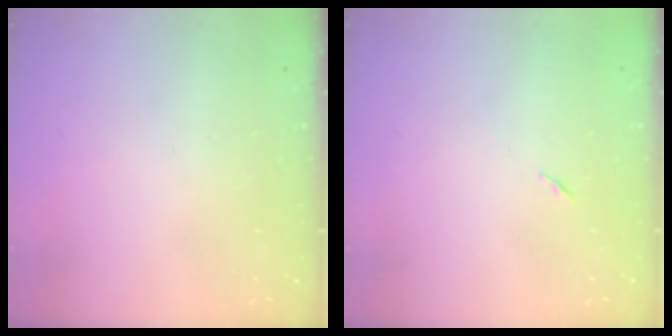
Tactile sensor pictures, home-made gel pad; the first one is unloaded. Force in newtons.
{"total": 5.3, "press": 4.8, "slide": 2.2}